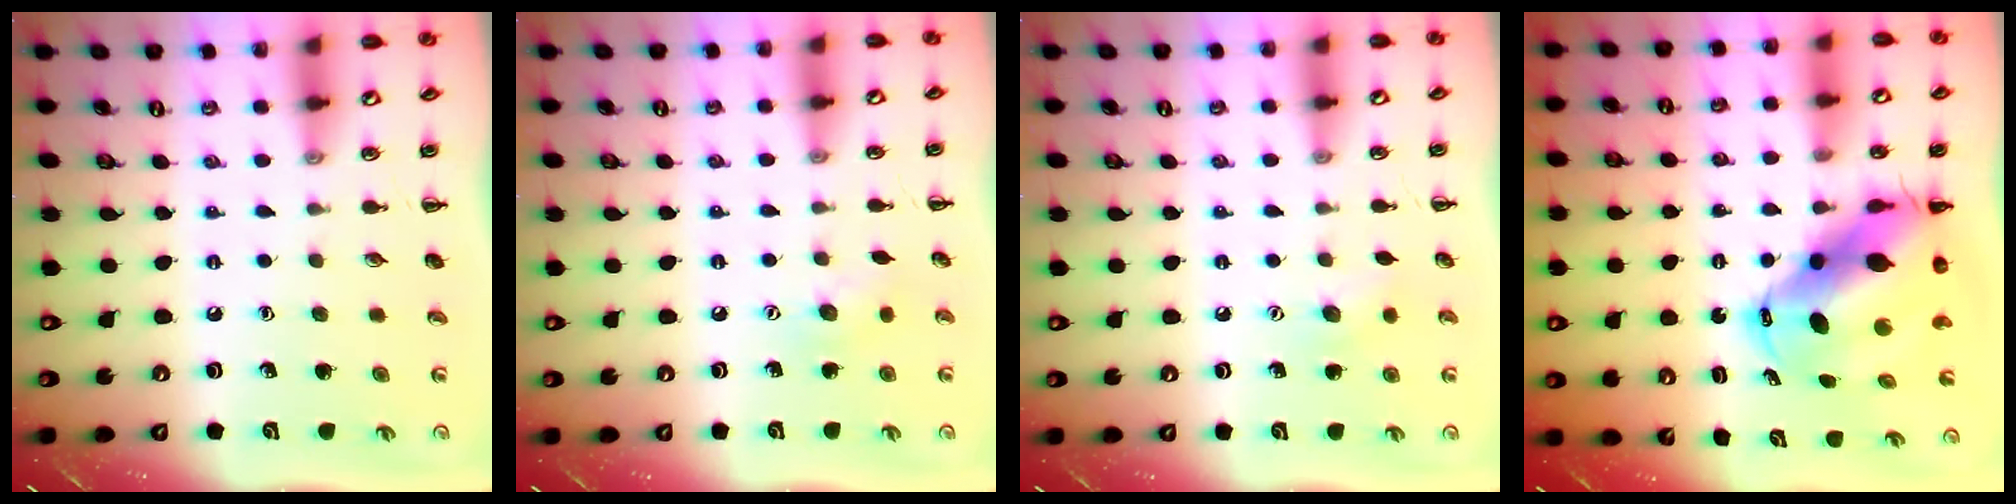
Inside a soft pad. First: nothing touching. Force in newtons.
{"total": 5.5, "press": 5.5, "slide": 1.0}
{"total": 6.5, "press": 6.3, "slide": 1.6}
{"total": 13.3, "press": 12.8, "slide": 3.6}